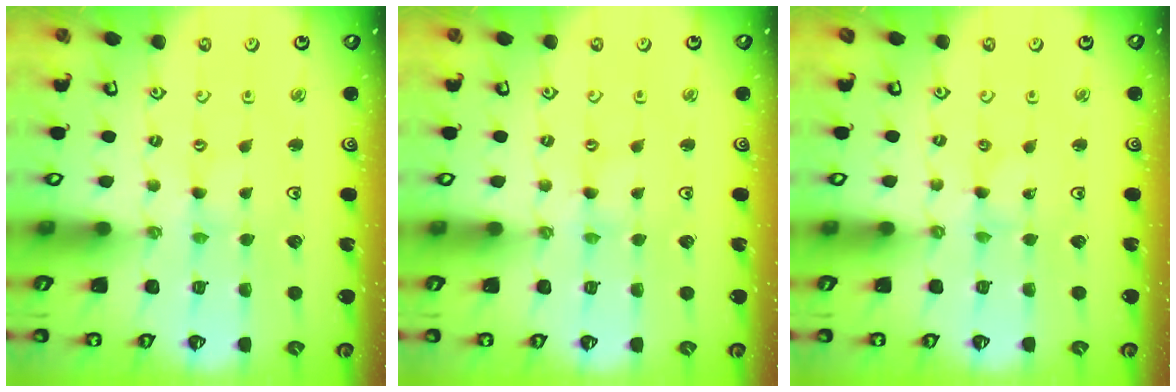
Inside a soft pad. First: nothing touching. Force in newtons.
{"total": 0.0}
{"total": 0.0}